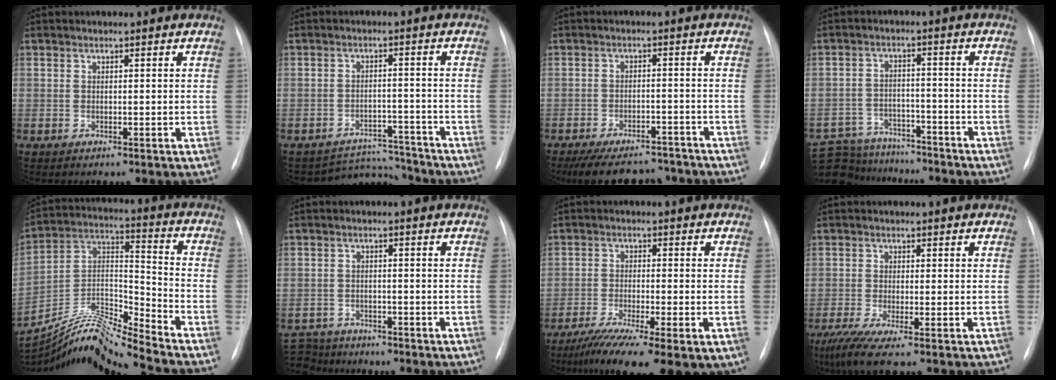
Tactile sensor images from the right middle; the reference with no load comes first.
{"total": 6.0, "force": [-5.7, 0.8, -1.7], "torque": [0.029, 0.020, -0.085]}
{"total": 12.9, "force": [-11.2, 4.5, 4.6], "torque": [-0.077, 0.006, -0.153]}
{"total": 14.2, "force": [-12.9, 5.2, 2.8], "torque": [-0.062, 0.016, -0.187]}
{"total": 16.9, "force": [-16.0, -1.6, 5.0], "torque": [-0.110, 0.039, -0.293]}
{"total": 6.2, "force": [-5.7, 2.4, -0.2], "torque": [0.003, 0.002, -0.098]}
{"total": 14.2, "force": [-8.7, 3.4, 10.7], "torque": [-0.166, -0.027, -0.136]}
{"total": 5.6, "force": [-3.7, 0.3, 4.2], "torque": [-0.080, -0.019, -0.070]}